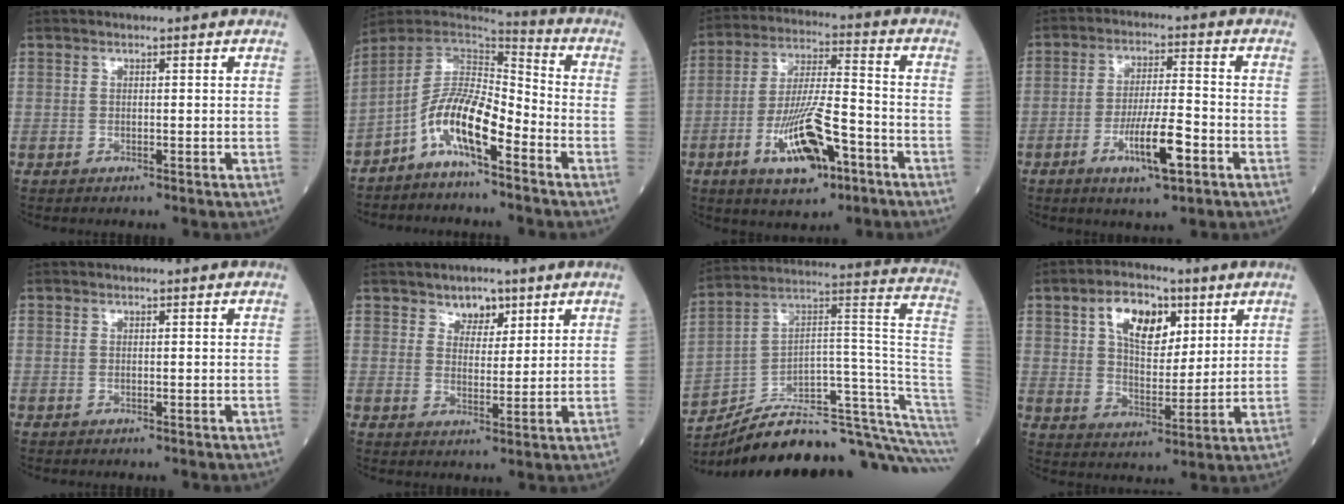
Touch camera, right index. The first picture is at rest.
{"total": 10.3, "force": [-5.6, 2.5, 8.4], "torque": [-0.159, 0.018, -0.106]}
{"total": 12.0, "force": [-5.4, 2.7, 10.4], "torque": [-0.201, -0.006, -0.092]}
{"total": 8.6, "force": [-3.8, 1.1, 7.7], "torque": [-0.140, -0.006, -0.063]}
{"total": 0.0}
{"total": 4.0, "force": [2.7, 2.3, 1.7], "torque": [-0.020, 0.000, 0.045]}
{"total": 24.9, "force": [-21.1, 1.2, 13.2], "torque": [-0.105, 0.048, -0.314]}
{"total": 10.2, "force": [4.5, 5.4, 7.4], "torque": [-0.131, 0.018, 0.081]}